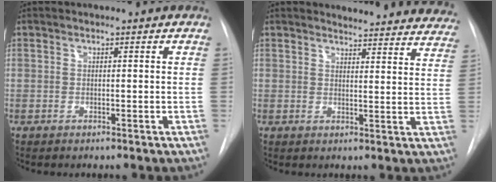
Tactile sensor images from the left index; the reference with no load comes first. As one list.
[{"total": 19.5, "force": [18.8, 3.4, 4.0], "torque": [-0.036, -0.077, 0.194]}]